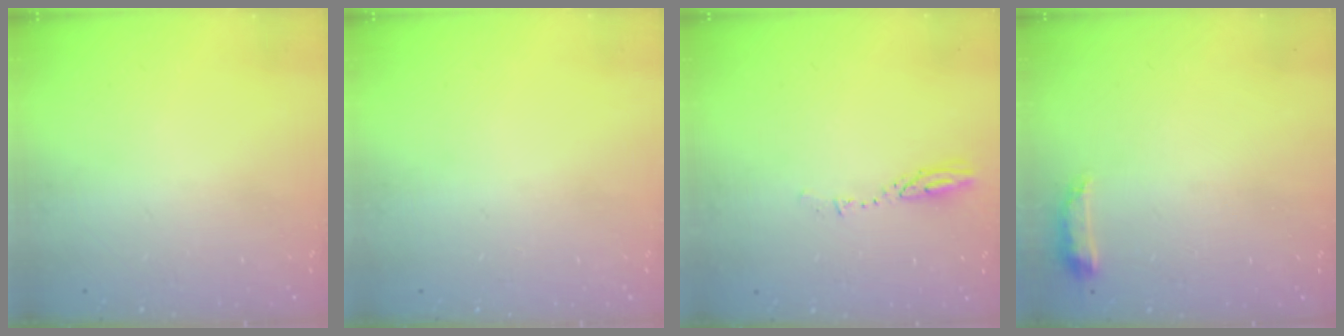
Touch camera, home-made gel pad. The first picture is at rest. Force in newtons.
{"total": 0.0}
{"total": 3.1, "press": 3.1, "slide": 0.4}
{"total": 6.6, "press": 6.6, "slide": 0.6}